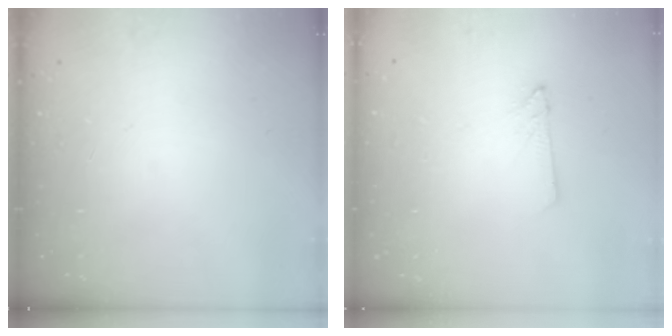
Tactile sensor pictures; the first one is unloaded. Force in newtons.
{"total": 2.4, "press": 2.4, "slide": 0.2}